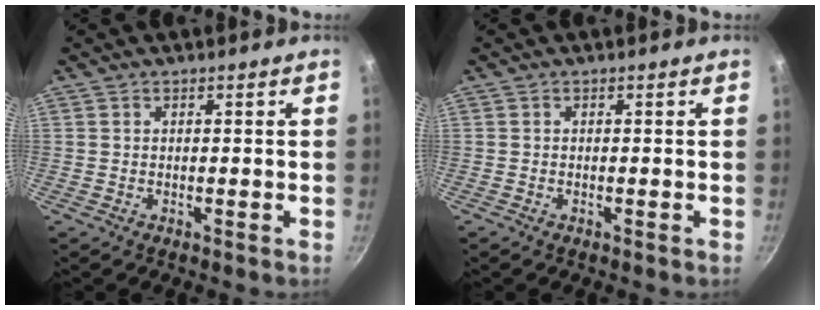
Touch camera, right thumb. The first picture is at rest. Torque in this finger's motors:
{"motor_torque": [0.82, -0.32, 0.00, -0.57, 0.02]}